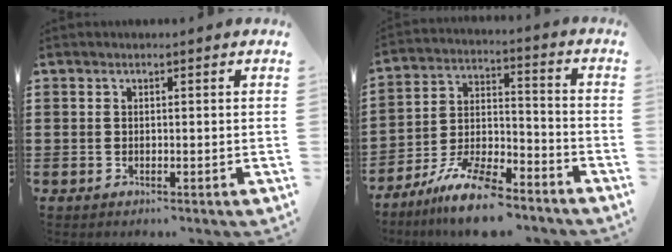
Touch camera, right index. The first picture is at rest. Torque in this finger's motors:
{"motor_torque": [0.49, 0.67, 0.62, 0.09]}